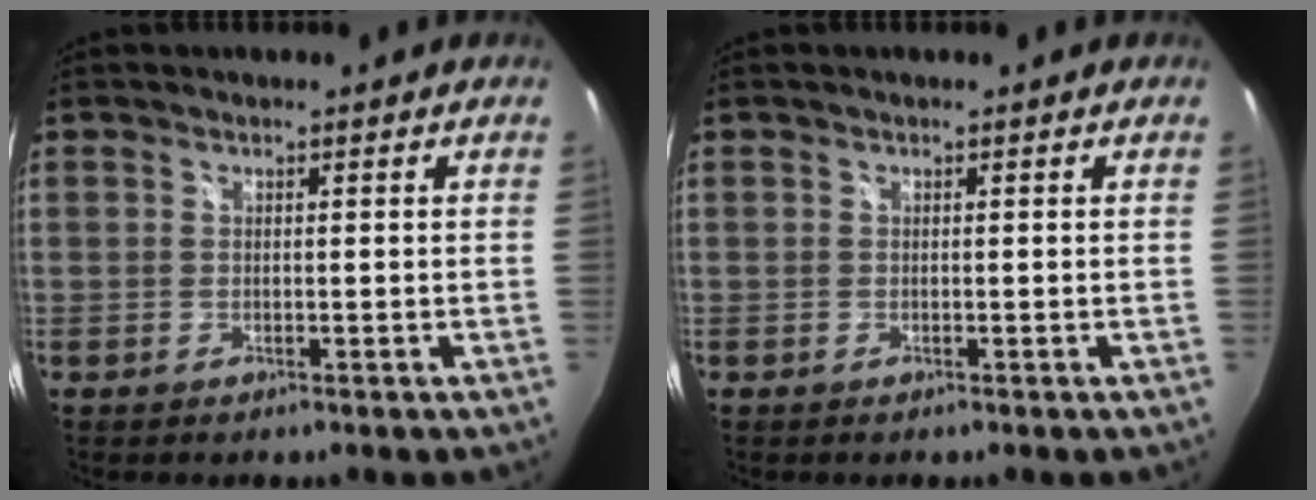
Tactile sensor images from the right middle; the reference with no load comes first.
{"total": 0.0}